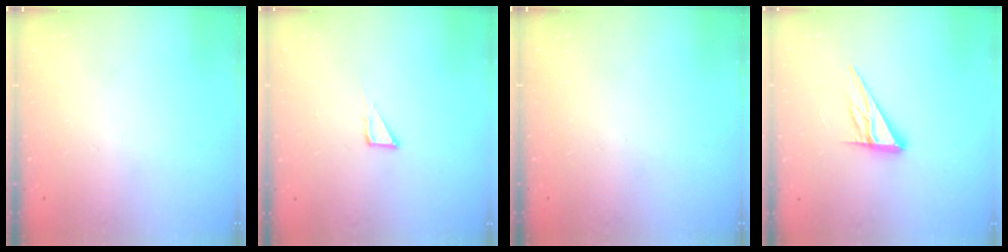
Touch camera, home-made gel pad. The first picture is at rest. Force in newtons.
{"total": 2.8, "press": 2.8, "slide": 0.2}
{"total": 0.0}
{"total": 11.6, "press": 11.5, "slide": 1.0}